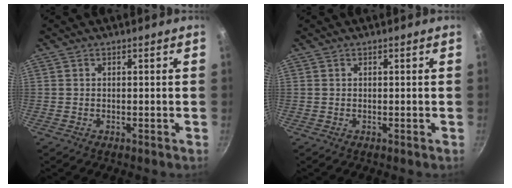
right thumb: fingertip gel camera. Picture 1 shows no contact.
{"total": 0.0}